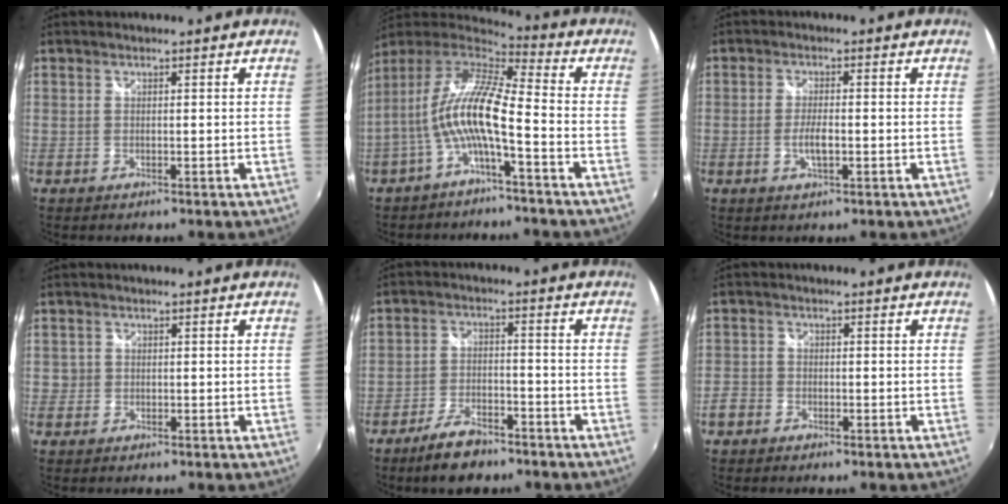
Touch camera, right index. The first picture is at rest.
{"total": 12.4, "force": [-2.6, 2.0, 12.0], "torque": [-0.231, 0.011, -0.053]}
{"total": 4.4, "force": [-1.2, 1.3, 4.0], "torque": [-0.083, -0.003, -0.023]}
{"total": 1.5, "force": [-0.3, 1.5, 0.2], "torque": [-0.004, -0.002, -0.007]}
{"total": 8.1, "force": [-6.1, 3.1, 4.2], "torque": [-0.101, -0.001, -0.105]}
{"total": 3.7, "force": [-2.3, 2.8, 0.8], "torque": [-0.025, 0.003, -0.046]}